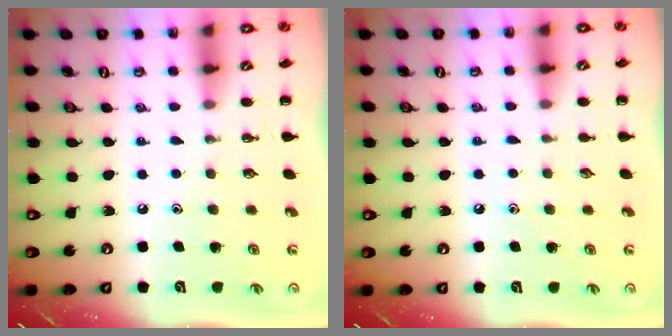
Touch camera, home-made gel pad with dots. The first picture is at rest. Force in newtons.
{"total": 4.7, "press": 4.4, "slide": 1.7}